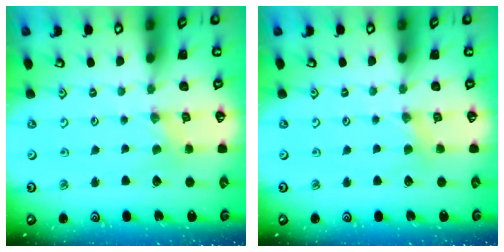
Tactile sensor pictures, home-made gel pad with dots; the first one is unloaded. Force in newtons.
{"total": 2.4, "press": 2.4, "slide": 0.4}